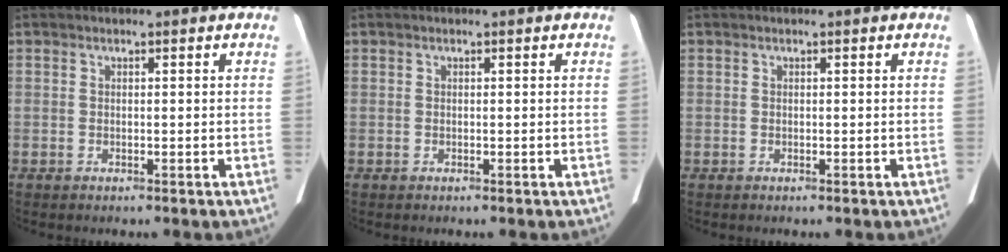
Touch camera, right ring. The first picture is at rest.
{"total": 0.0}
{"total": 0.0}